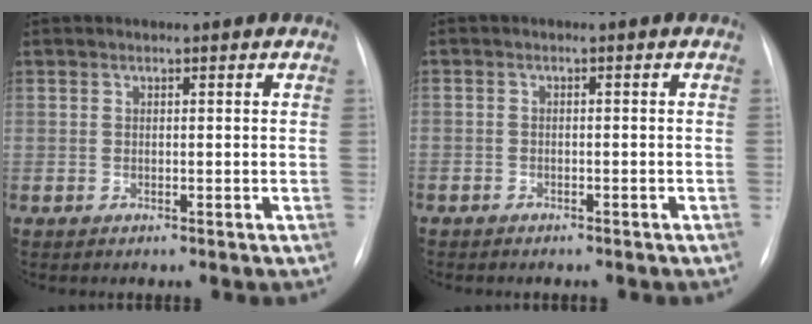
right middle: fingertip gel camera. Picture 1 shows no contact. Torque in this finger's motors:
{"motor_torque": [1.03, -1.11, -0.01, -0.21]}